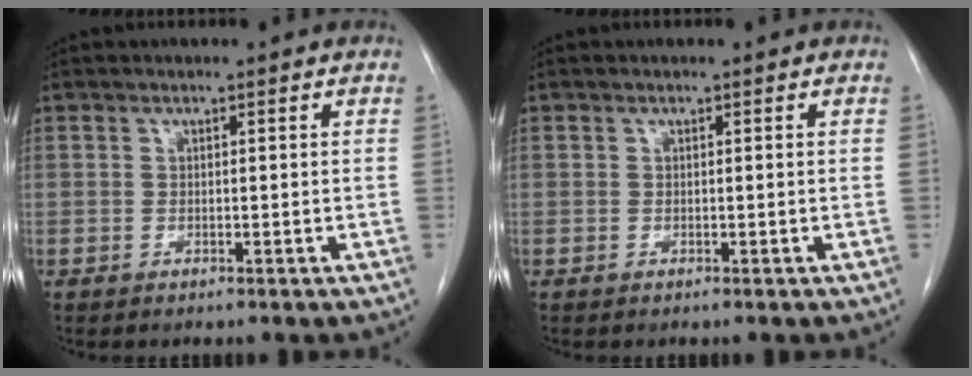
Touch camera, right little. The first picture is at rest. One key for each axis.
{"total": 0.0}